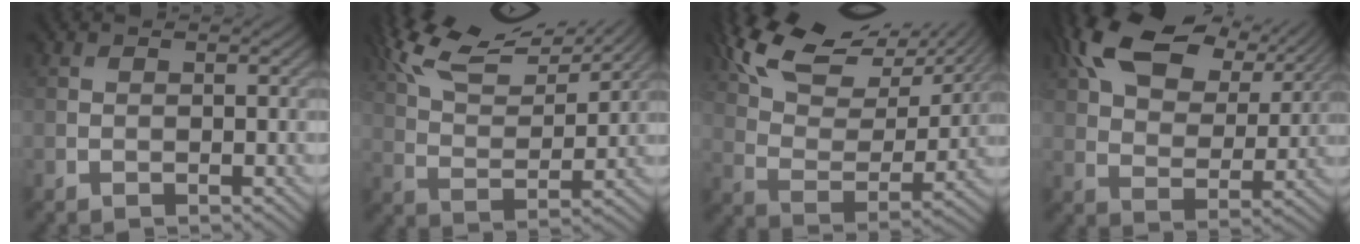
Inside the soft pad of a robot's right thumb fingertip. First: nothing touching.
{"total": 13.6, "force": [10.5, 3.8, 7.8], "torque": [-0.168, 0.018, 0.176]}
{"total": 15.2, "force": [10.5, 6.0, 9.1], "torque": [-0.188, 0.019, 0.180]}
{"total": 14.9, "force": [7.7, 7.9, 10.0], "torque": [-0.193, 0.017, 0.119]}